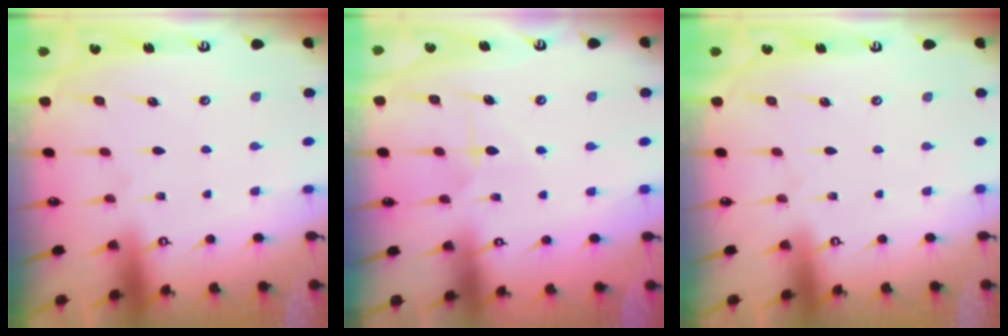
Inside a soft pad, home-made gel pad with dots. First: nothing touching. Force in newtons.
{"total": 5.9, "press": 5.9, "slide": 0.3}
{"total": 0.0}